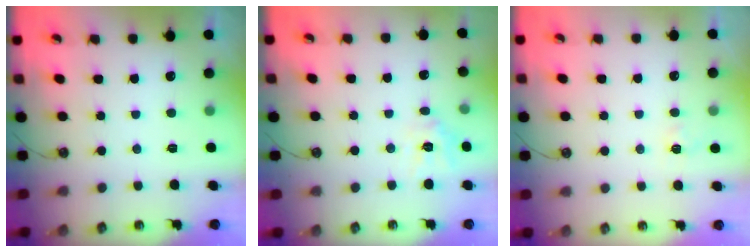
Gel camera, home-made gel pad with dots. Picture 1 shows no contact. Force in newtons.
{"total": 10.1, "press": 10.1, "slide": 0.6}
{"total": 4.6, "press": 4.6, "slide": 0.4}